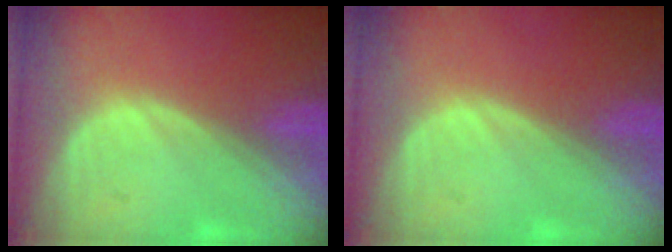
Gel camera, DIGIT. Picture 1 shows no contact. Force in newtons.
{"total": 0.0}